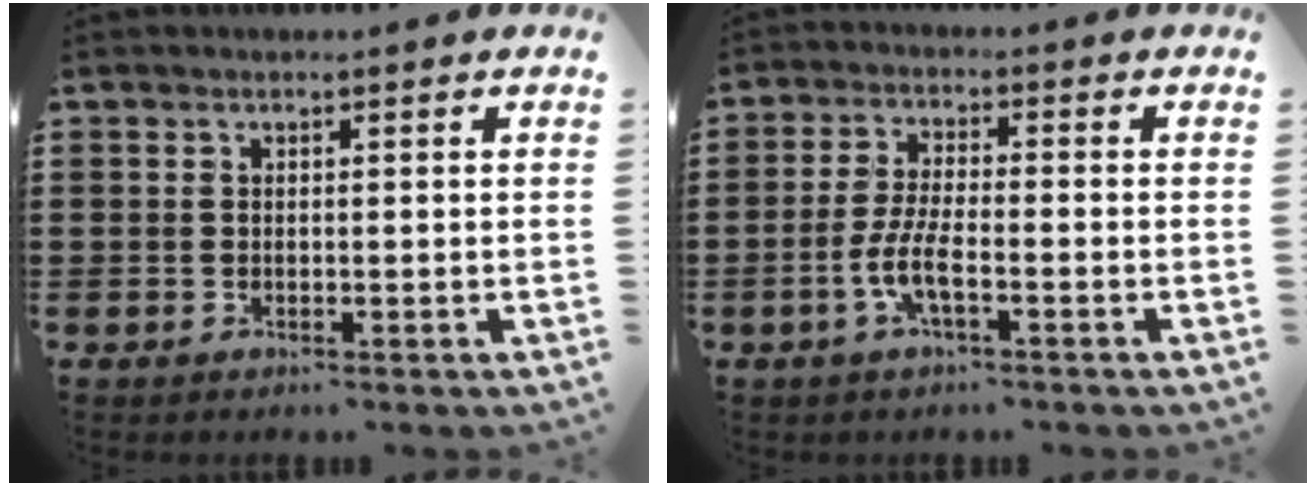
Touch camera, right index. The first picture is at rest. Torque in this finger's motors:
{"motor_torque": [1.88, 0.26, 0.61, 0.18]}